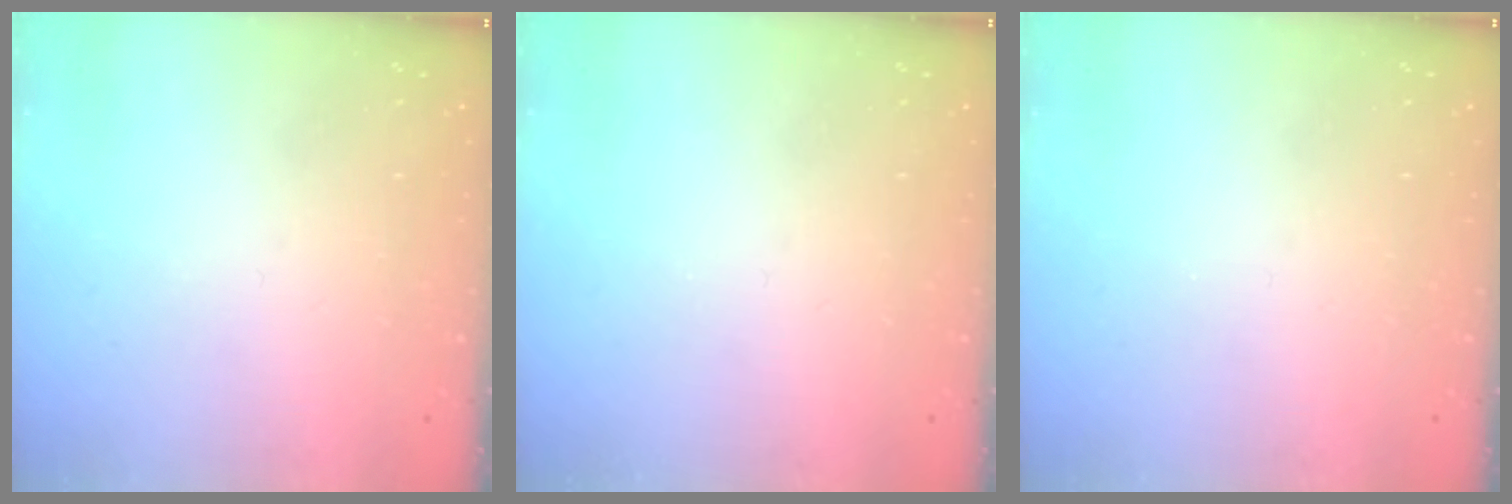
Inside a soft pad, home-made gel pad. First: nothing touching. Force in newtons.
{"total": 0.0}
{"total": 0.0}